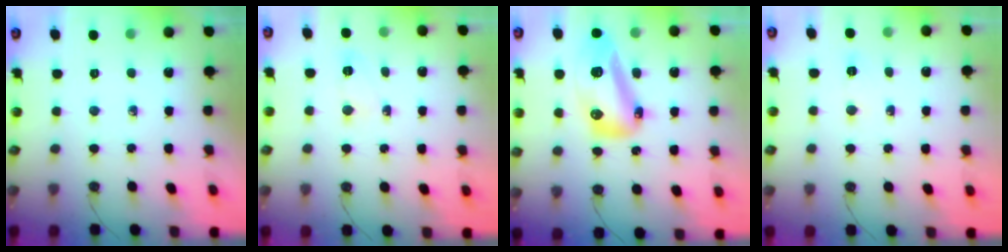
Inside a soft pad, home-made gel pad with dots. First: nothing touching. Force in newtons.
{"total": 3.7, "press": 3.7, "slide": 0.4}
{"total": 15.6, "press": 15.5, "slide": 1.5}
{"total": 3.1, "press": 2.8, "slide": 1.3}